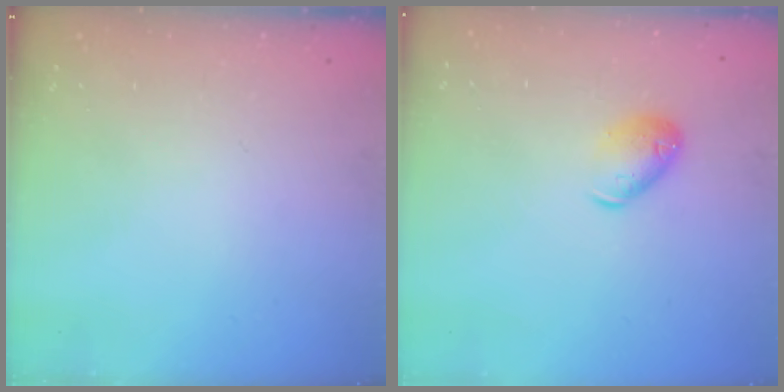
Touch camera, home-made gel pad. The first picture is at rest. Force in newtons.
{"total": 8.3, "press": 8.2, "slide": 1.2}